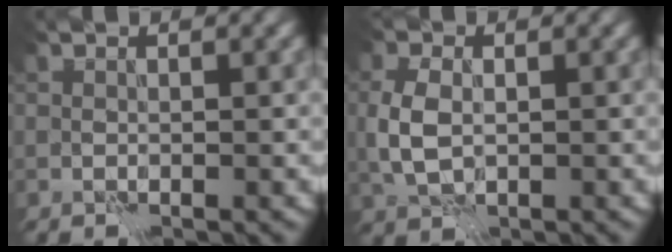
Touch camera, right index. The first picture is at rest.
{"total": 3.6, "force": [0.1, 2.4, 2.6], "torque": [-0.067, -0.003, 0.002]}